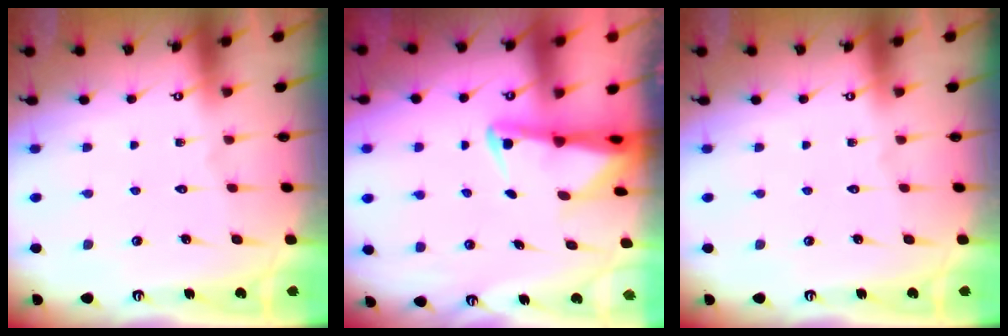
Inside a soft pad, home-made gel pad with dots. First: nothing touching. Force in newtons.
{"total": 2.5, "press": 2.5, "slide": 0.4}
{"total": 0.0}